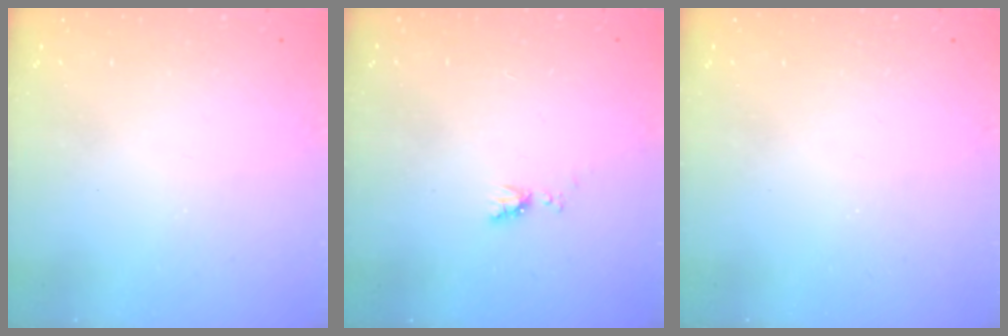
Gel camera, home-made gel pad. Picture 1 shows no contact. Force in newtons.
{"total": 3.7, "press": 3.6, "slide": 0.7}
{"total": 0.0}